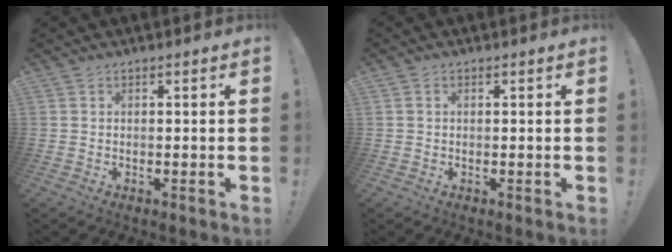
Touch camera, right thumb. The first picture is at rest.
{"total": 0.6, "force": [0.1, 0.5, 0.2], "torque": [-0.009, 0.004, 0.003]}